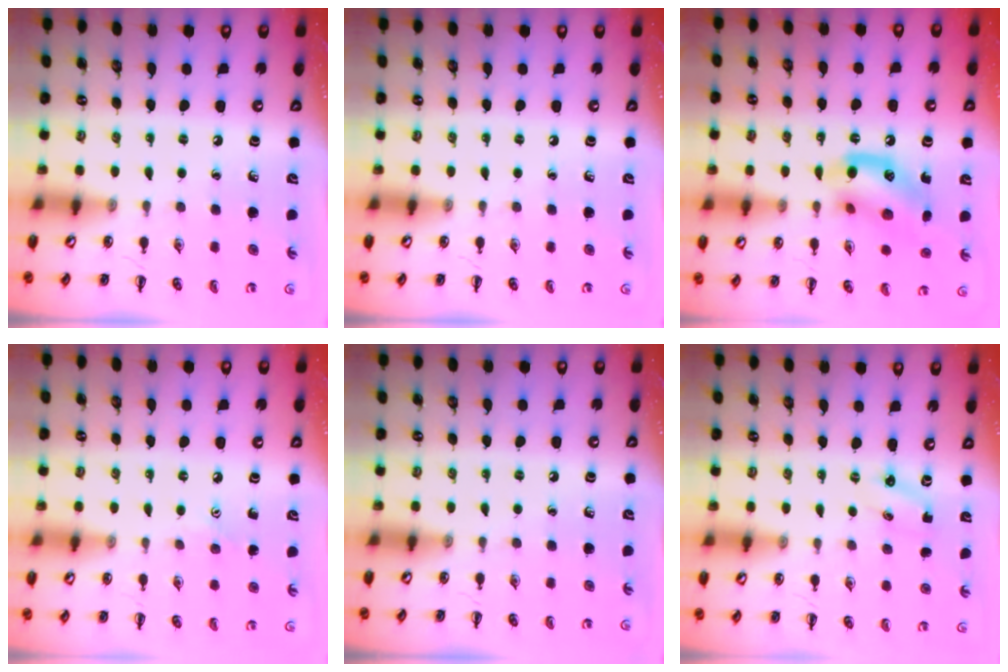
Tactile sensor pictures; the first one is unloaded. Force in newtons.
{"total": 0.0}
{"total": 13.6, "press": 13.3, "slide": 3.2}
{"total": 3.9, "press": 3.8, "slide": 0.9}
{"total": 0.0}
{"total": 2.2, "press": 2.1, "slide": 0.6}